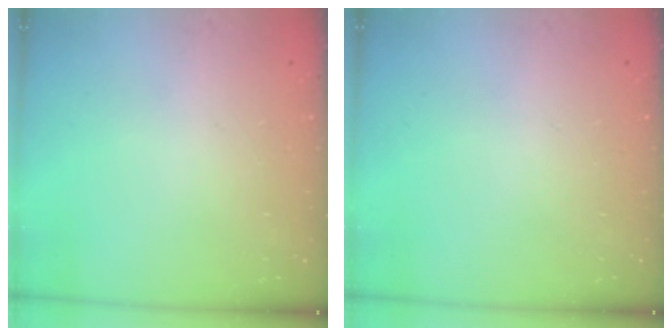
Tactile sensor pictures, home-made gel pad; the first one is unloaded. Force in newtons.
{"total": 0.0}